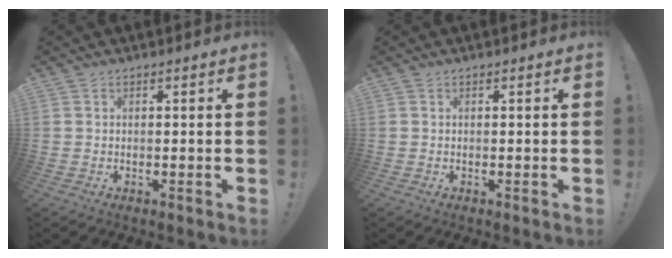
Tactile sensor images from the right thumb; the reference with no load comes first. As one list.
[{"total": 0.0}]